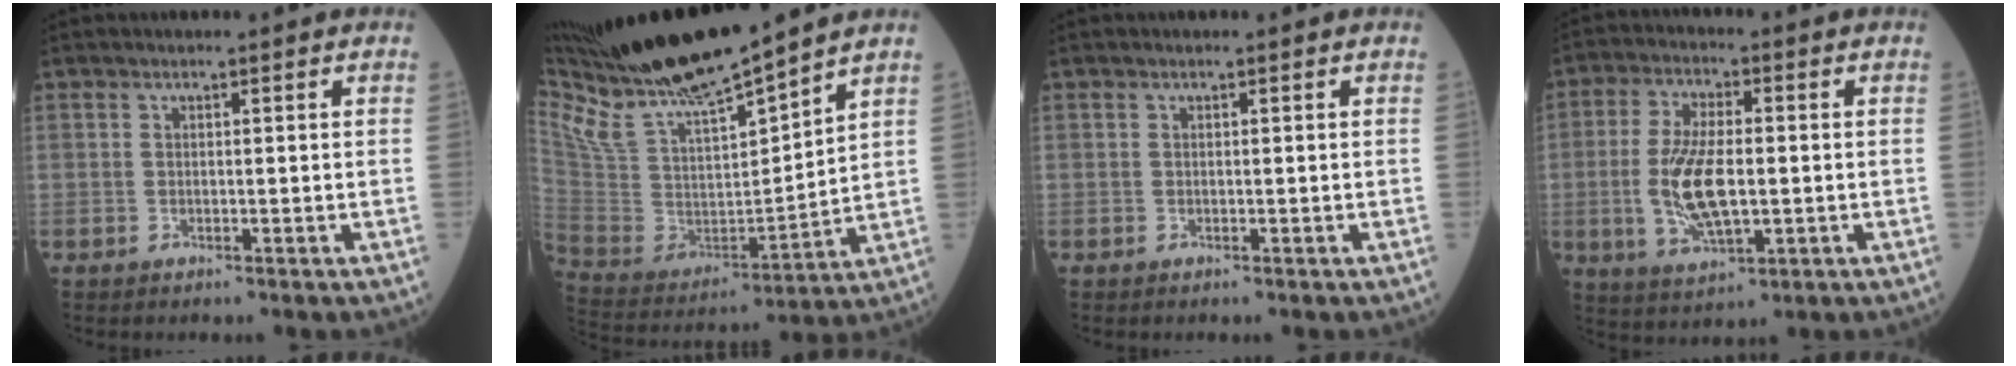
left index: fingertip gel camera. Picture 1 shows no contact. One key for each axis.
{"total": 17.6, "fx": 15.7, "fy": 1.0, "fz": 7.9, "tx": -0.154, "ty": -0.011, "tz": 0.308}
{"total": 0.0}
{"total": 10.2, "fx": -1.1, "fy": 3.4, "fz": 9.5, "tx": -0.201, "ty": -0.003, "tz": -0.009}